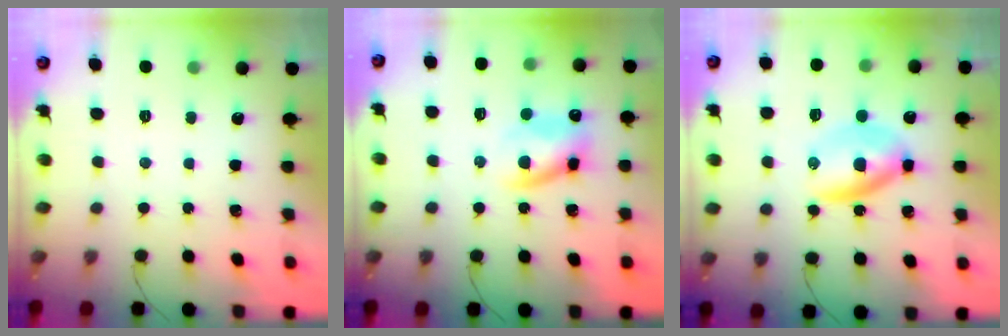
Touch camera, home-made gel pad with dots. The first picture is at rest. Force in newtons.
{"total": 10.4, "press": 10.1, "slide": 2.5}
{"total": 6.7, "press": 6.7, "slide": 0.5}